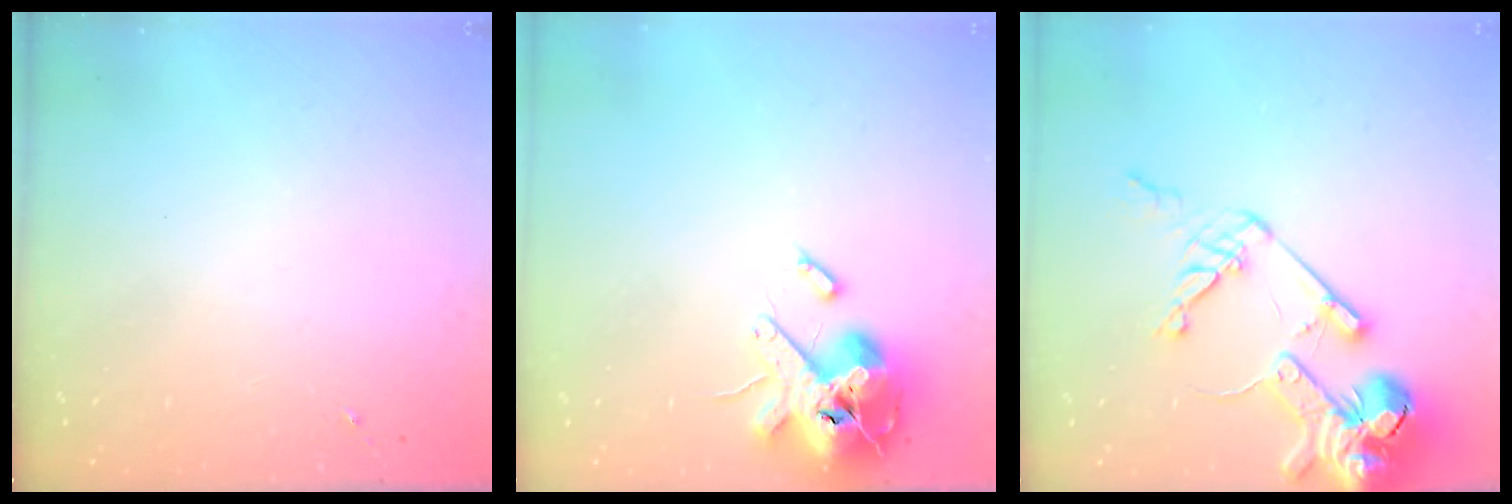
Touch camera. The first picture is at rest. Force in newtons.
{"total": 15.4, "press": 15.2, "slide": 2.6}
{"total": 23.3, "press": 23.1, "slide": 3.0}